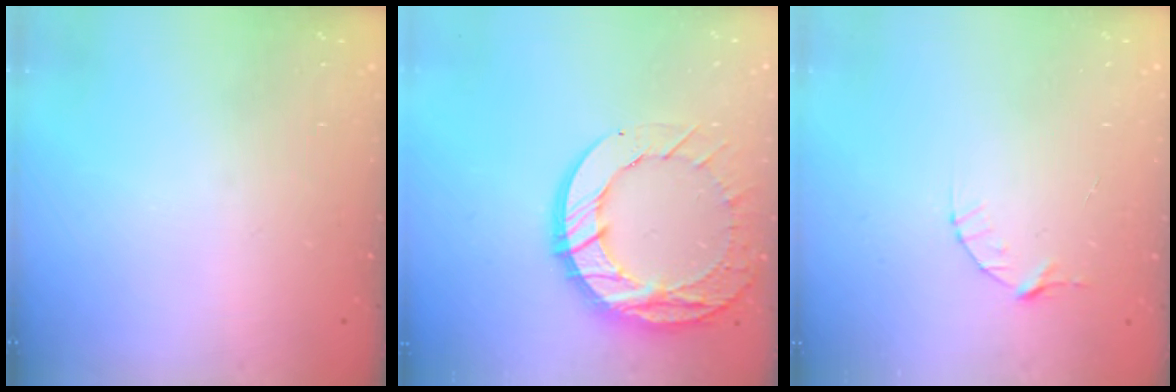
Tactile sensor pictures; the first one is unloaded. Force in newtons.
{"total": 16.4, "press": 16.4, "slide": 1.3}
{"total": 4.1, "press": 4.1, "slide": 0.4}